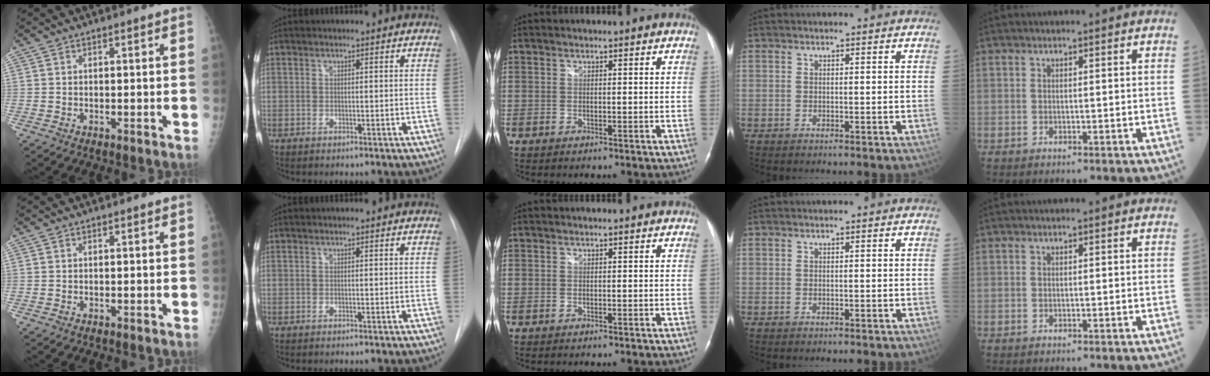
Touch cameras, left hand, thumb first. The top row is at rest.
{}